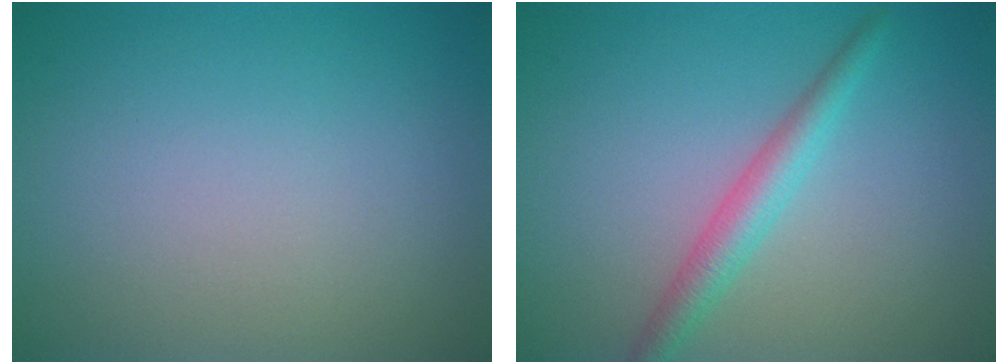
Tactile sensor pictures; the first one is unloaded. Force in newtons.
{"total": 2.7, "press": 2.7, "slide": 0.1}